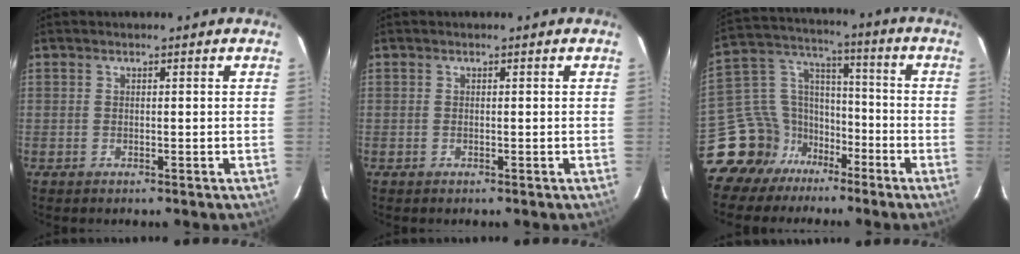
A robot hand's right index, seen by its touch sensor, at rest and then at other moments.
{"total": 0.0}
{"total": 13.6, "force": [-9.5, 9.3, 2.8], "torque": [-0.076, 0.056, -0.165]}